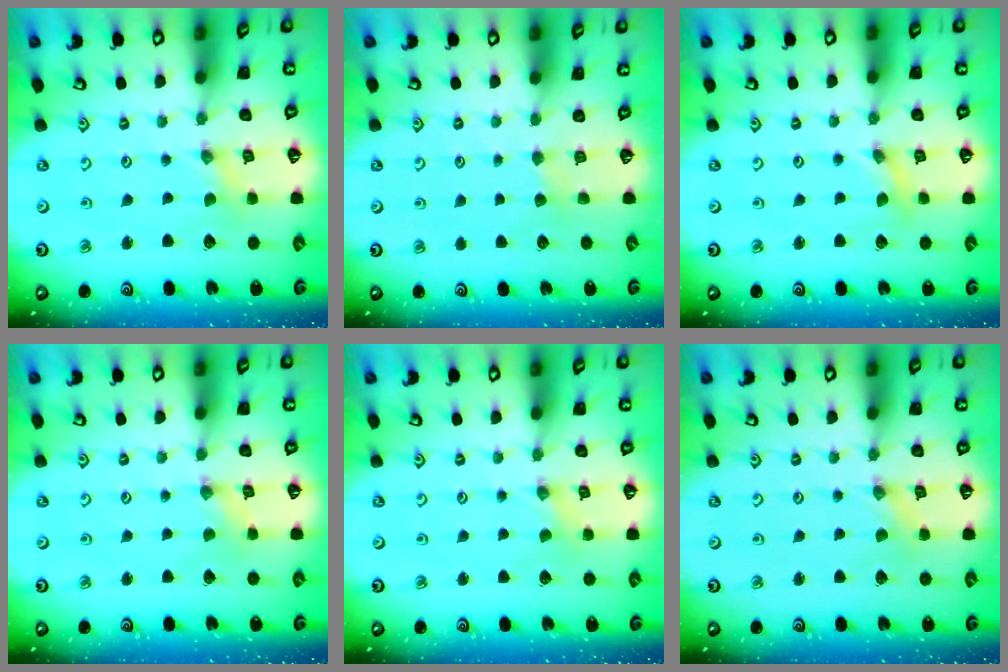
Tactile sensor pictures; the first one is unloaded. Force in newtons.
{"total": 3.0, "press": 2.9, "slide": 0.5}
{"total": 0.8, "press": 0.8, "slide": 0.1}
{"total": 0.9, "press": 0.9, "slide": 0.3}
{"total": 0.8, "press": 0.8, "slide": 0.1}
{"total": 0.0}